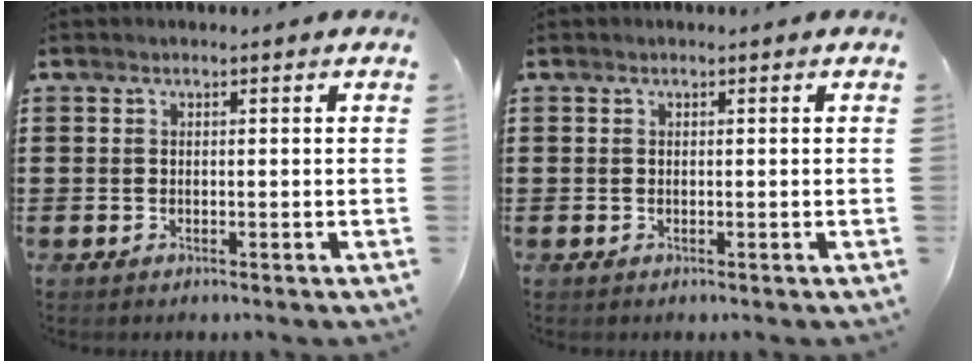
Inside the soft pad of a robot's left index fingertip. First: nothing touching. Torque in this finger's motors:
{"motor_torque": [-0.05, 0.02, 0.00, -0.01]}